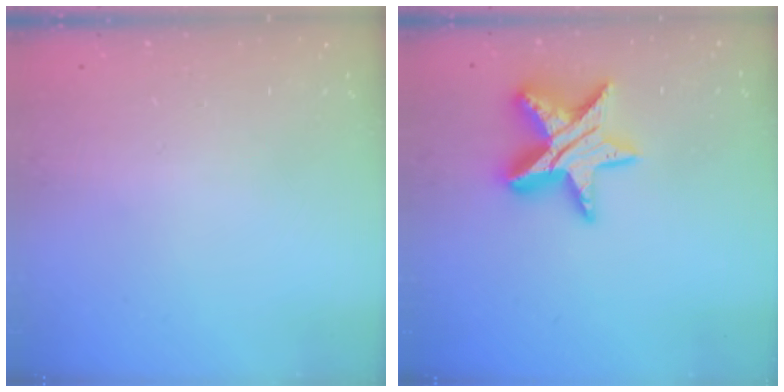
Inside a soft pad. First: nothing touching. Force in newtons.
{"total": 15.3, "press": 15.2, "slide": 1.1}